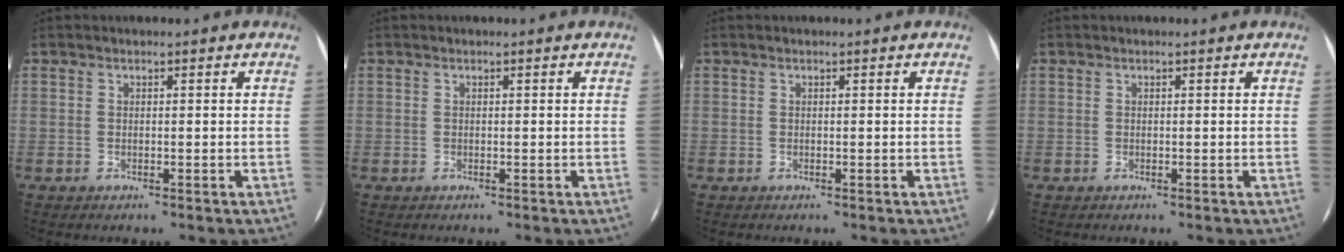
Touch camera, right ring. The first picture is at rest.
{"total": 0.0}
{"total": 0.0}
{"total": 0.0}